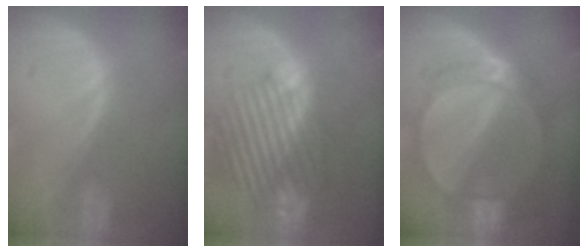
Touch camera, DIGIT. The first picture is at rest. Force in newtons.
{"total": 10.2, "press": 9.7, "slide": 3.4}
{"total": 7.2, "press": 6.4, "slide": 3.4}